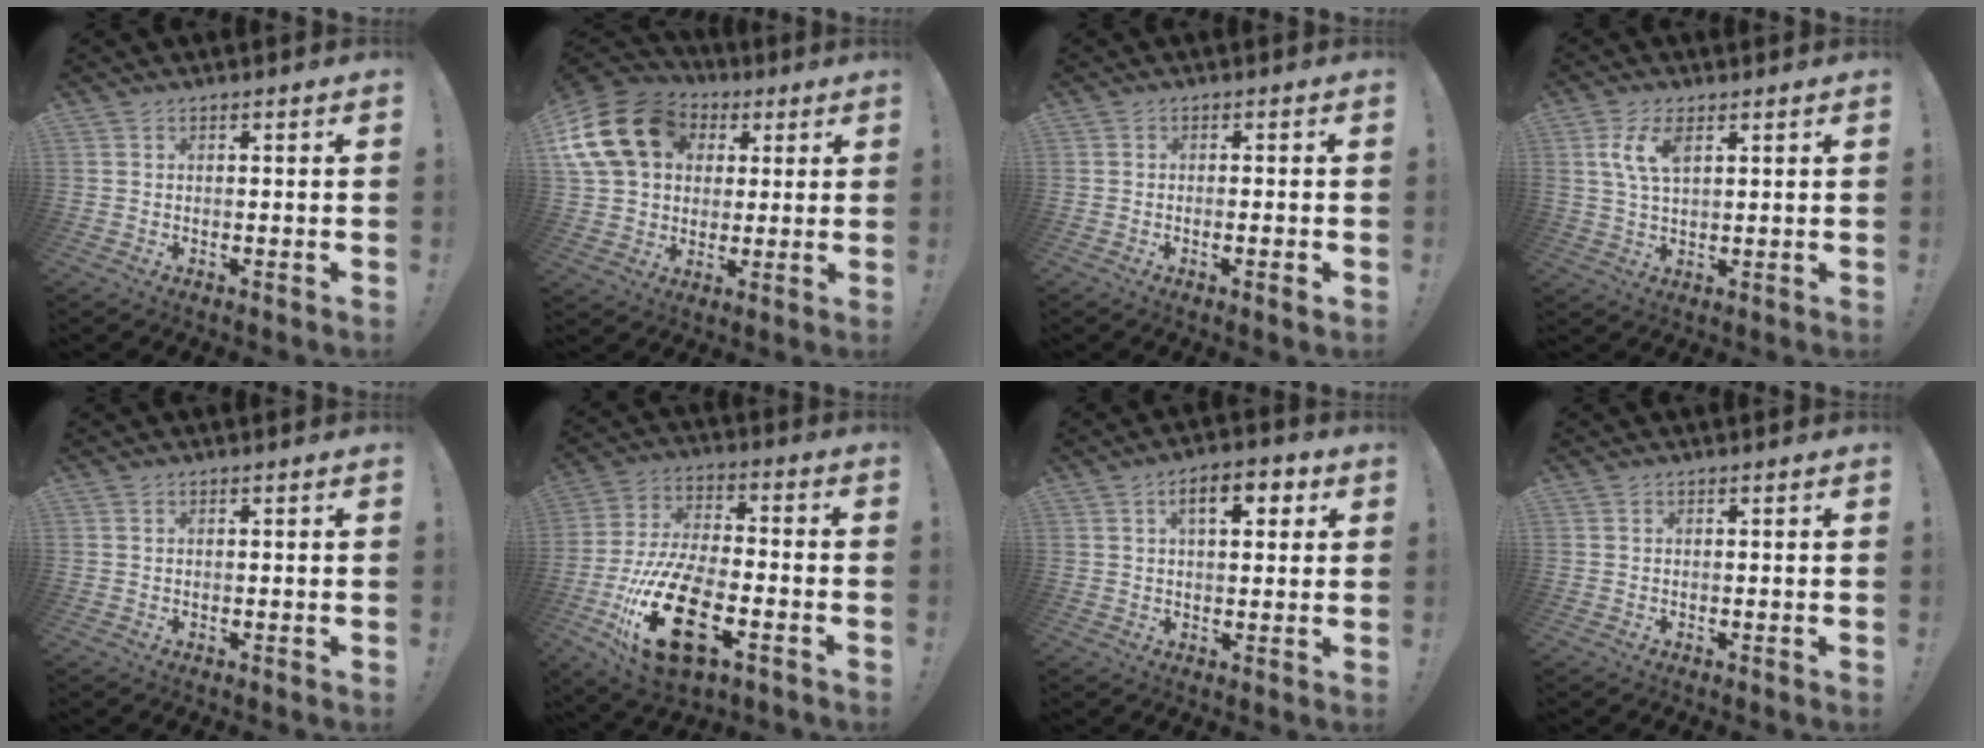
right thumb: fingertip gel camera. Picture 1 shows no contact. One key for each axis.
{"total": 18.9, "fx": 6.0, "fy": 14.2, "fz": 11.0, "tx": -0.201, "ty": -0.014, "tz": 0.114}
{"total": 2.4, "fx": -1.1, "fy": 0.0, "fz": 2.2, "tx": -0.038, "ty": 0.002, "tz": -0.016}
{"total": 7.5, "fx": 2.9, "fy": 3.6, "fz": 5.9, "tx": -0.121, "ty": 0.000, "tz": 0.052}
{"total": 0.0}
{"total": 23.3, "fx": -9.0, "fy": 11.3, "fz": 18.3, "tx": -0.368, "ty": 0.046, "tz": -0.139}
{"total": 8.1, "fx": 2.8, "fy": 3.8, "fz": 6.6, "tx": -0.097, "ty": 0.003, "tz": 0.040}
{"total": 0.0}